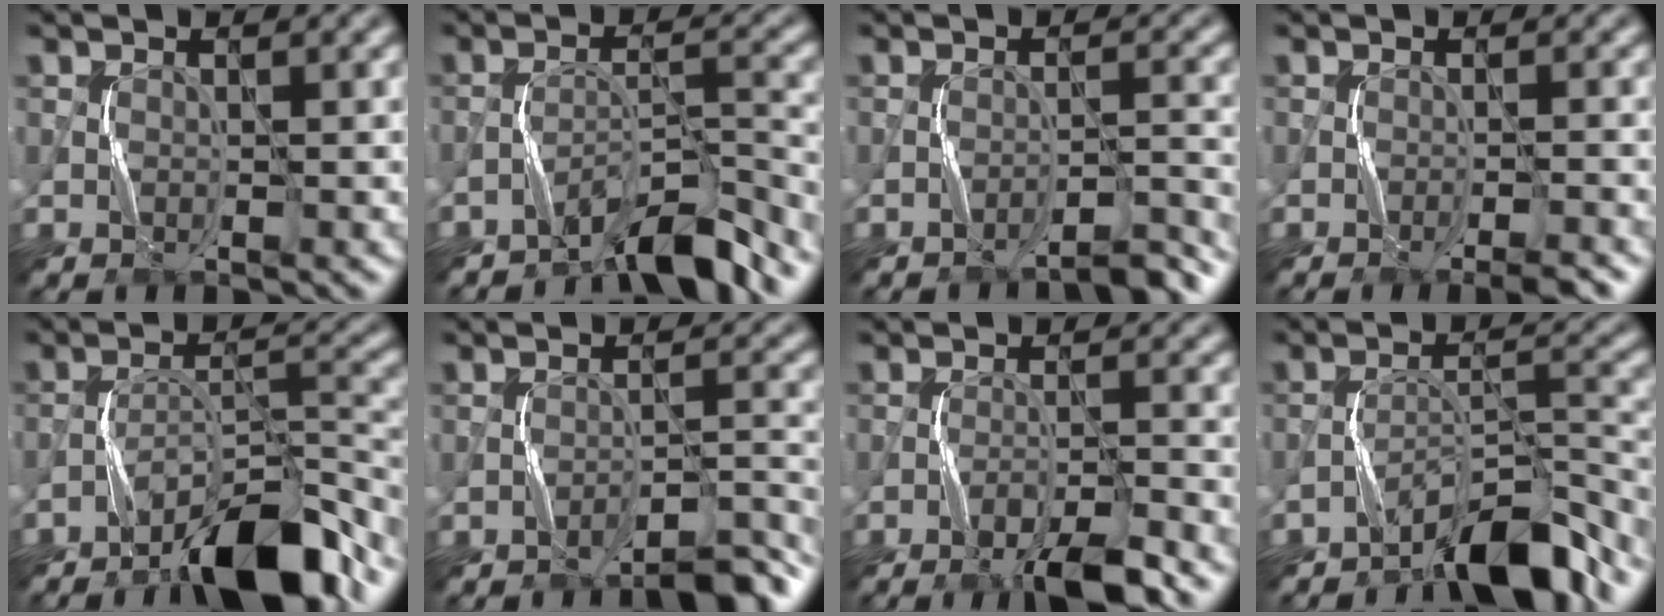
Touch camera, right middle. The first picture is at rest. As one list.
[{"total": 5.5, "force": [-5.0, 0.5, 2.2], "torque": [-0.031, 0.012, -0.090]}, {"total": 2.8, "force": [-2.6, -0.1, 0.8], "torque": [-0.008, 0.014, -0.046]}, {"total": 1.9, "force": [-1.4, -0.1, 1.3], "torque": [-0.020, 0.006, -0.026]}, {"total": 9.4, "force": [-7.3, 2.0, 5.5], "torque": [-0.080, 0.014, -0.130]}, {"total": 3.7, "force": [-3.3, 0.0, 1.5], "torque": [-0.018, 0.017, -0.056]}, {"total": 5.1, "force": [-3.8, 0.4, 3.4], "torque": [-0.055, 0.005, -0.064]}, {"total": 6.6, "force": [-5.6, 1.2, 3.2], "torque": [-0.040, 0.013, -0.099]}]